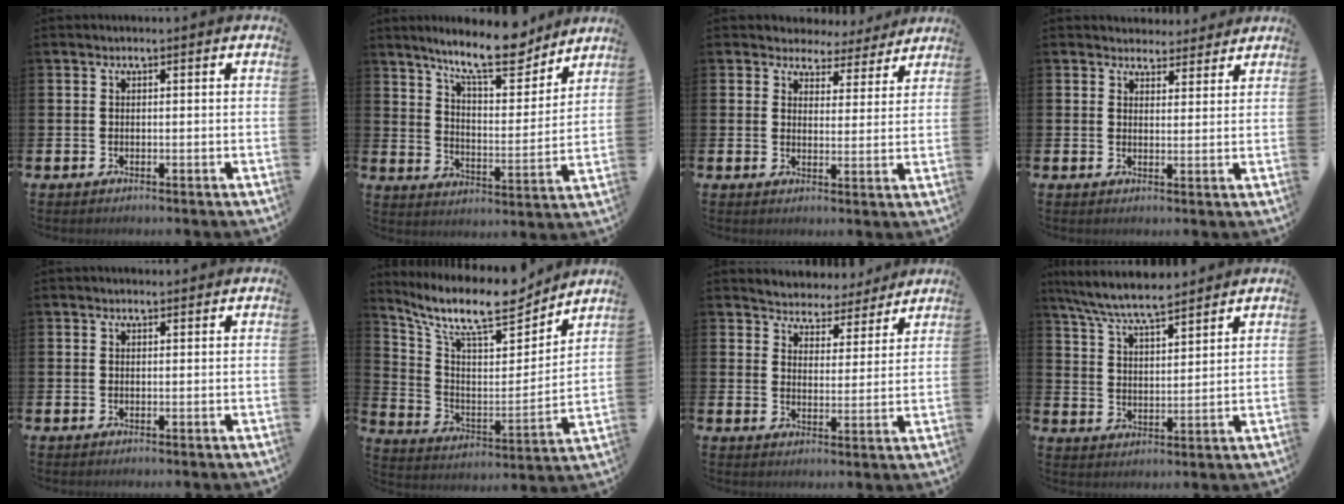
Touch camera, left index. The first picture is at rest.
{"total": 12.1, "force": [10.4, 2.6, 5.5], "torque": [-0.112, -0.060, 0.182]}
{"total": 4.1, "force": [3.5, 2.1, 0.0], "torque": [-0.014, -0.031, 0.057]}
{"total": 3.8, "force": [3.5, 1.3, -0.4], "torque": [0.004, -0.018, 0.063]}
{"total": 1.0, "force": [0.9, 0.3, 0.2], "torque": [0.003, 0.000, 0.015]}
{"total": 12.2, "force": [10.2, 3.1, 5.9], "torque": [-0.137, -0.071, 0.173]}
{"total": 4.6, "force": [4.3, 1.4, -0.6], "torque": [-0.013, -0.039, 0.073]}
{"total": 7.4, "force": [7.0, 0.7, 2.3], "torque": [-0.076, -0.032, 0.126]}